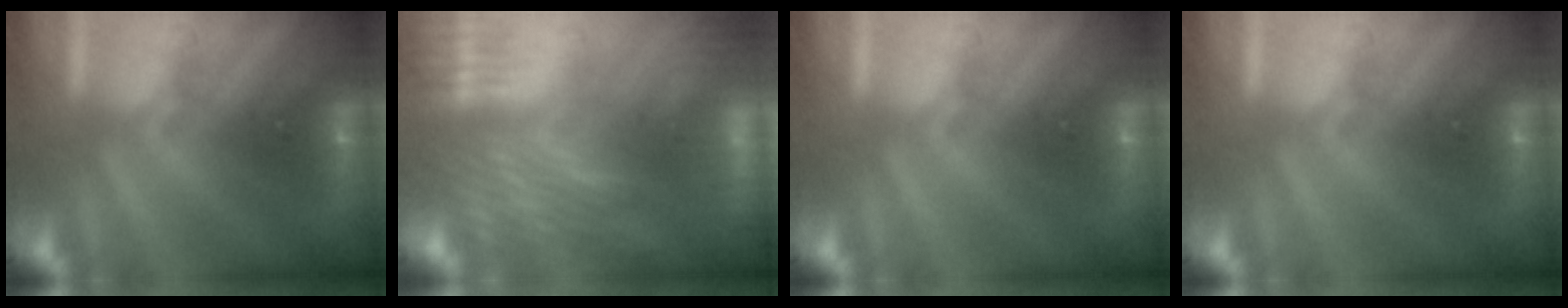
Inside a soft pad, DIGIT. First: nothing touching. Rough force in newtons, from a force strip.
{"total": 9.1}
{"total": 0.0}
{"total": 0.0}